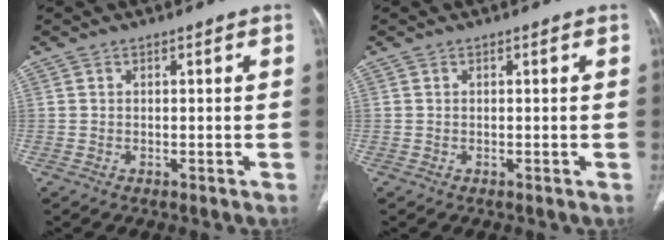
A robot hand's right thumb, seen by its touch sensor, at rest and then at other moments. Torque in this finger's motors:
{"motor_torque": [-0.15, 0.15, -0.18, 0.17, 0.01]}